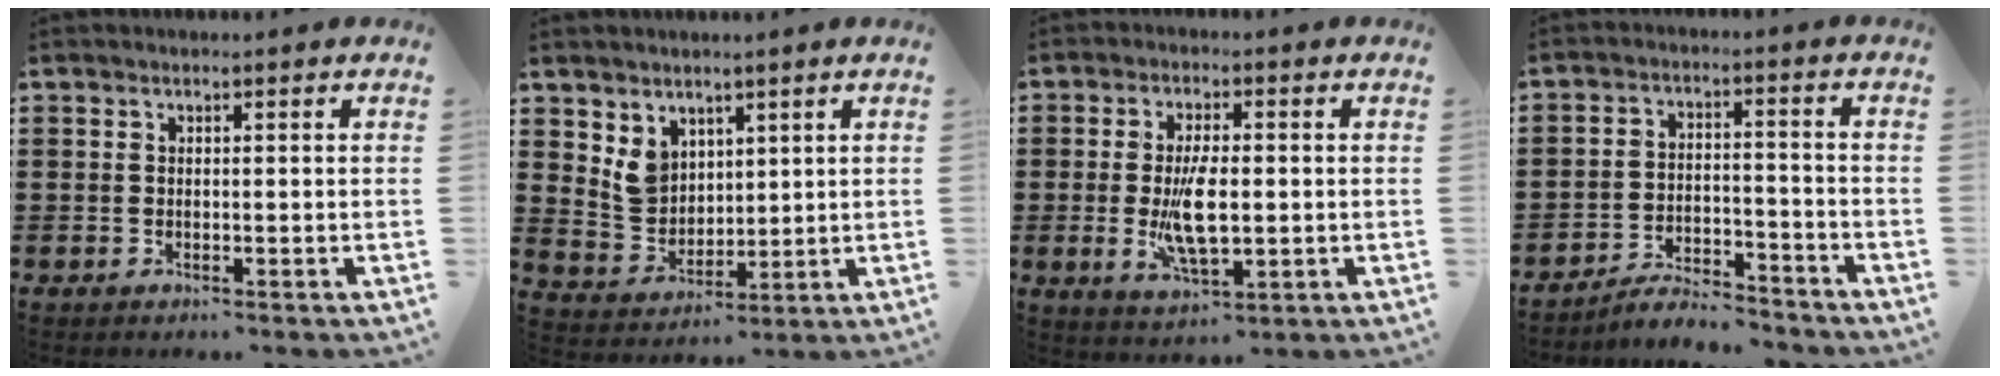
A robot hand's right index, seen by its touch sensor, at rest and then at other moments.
{"total": 5.6, "force": [3.0, 4.4, 1.8], "torque": [-0.056, 0.007, 0.059]}
{"total": 8.1, "force": [-0.6, 3.1, 7.5], "torque": [-0.151, -0.011, -0.017]}
{"total": 4.9, "force": [-4.8, 0.4, 1.1], "torque": [-0.028, 0.004, -0.096]}